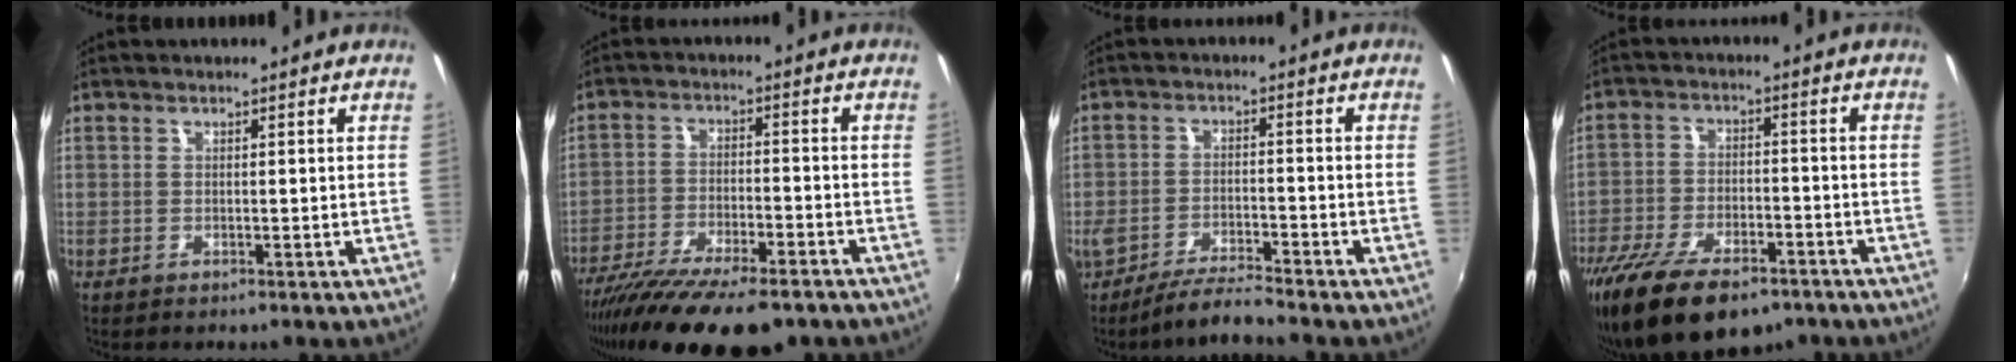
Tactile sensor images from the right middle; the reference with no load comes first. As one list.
[{"total": 17.9, "force": [-13.9, 4.6, 10.2], "torque": [-0.201, -0.053, -0.226]}, {"total": 5.7, "force": [-5.2, -0.1, 2.3], "torque": [-0.060, -0.008, -0.098]}, {"total": 15.6, "force": [-10.9, 6.5, 9.0], "torque": [-0.192, -0.036, -0.186]}]